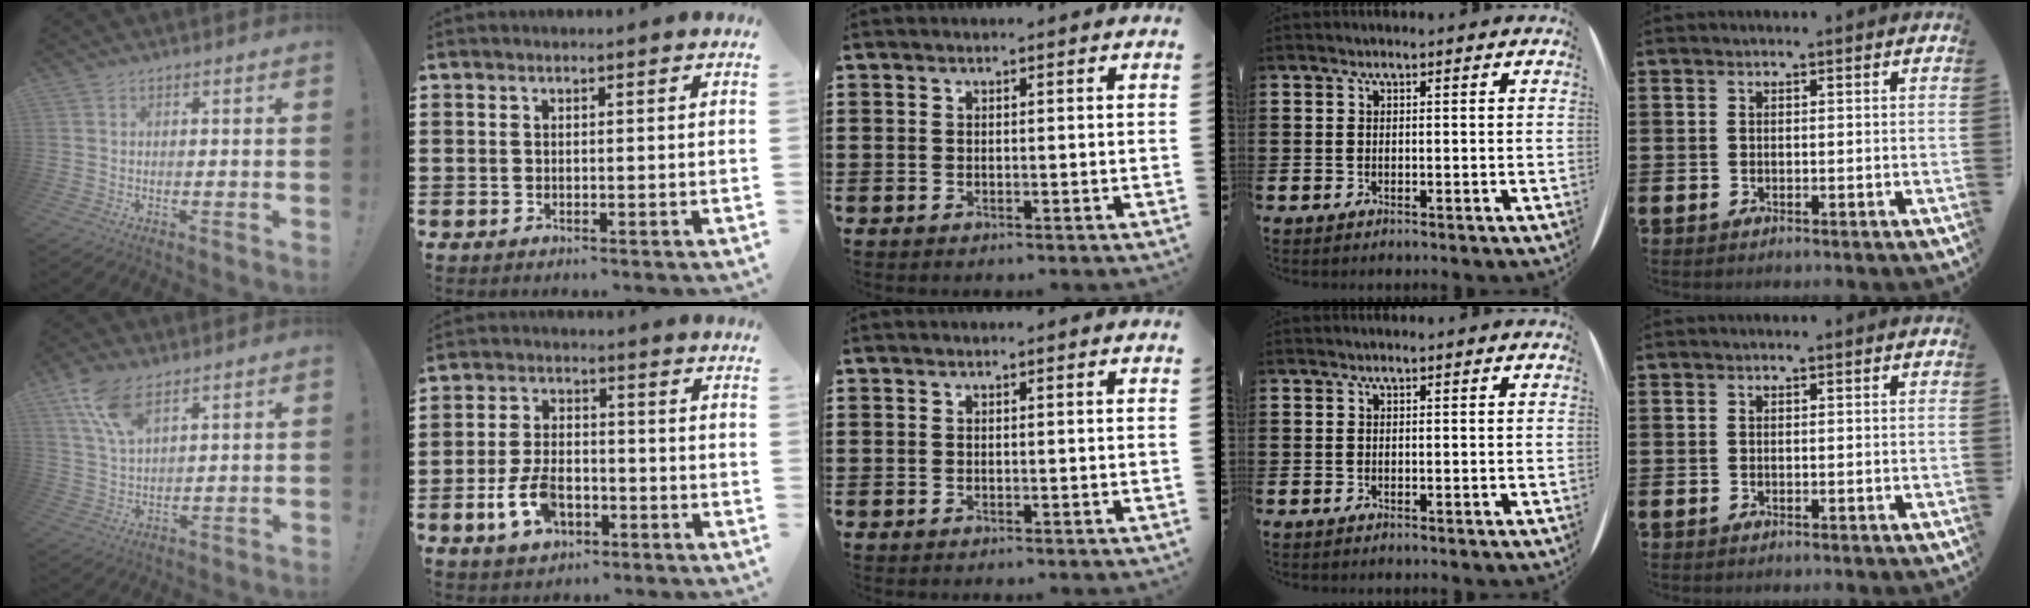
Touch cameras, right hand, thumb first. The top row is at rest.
{"thumb": {"total": 9.9, "force": [6.3, 3.9, 6.5], "torque": [-0.127, -0.021, 0.122]}, "index": {"total": 7.0, "force": [-3.1, 3.7, 5.1], "torque": [-0.116, 0.001, -0.061]}}